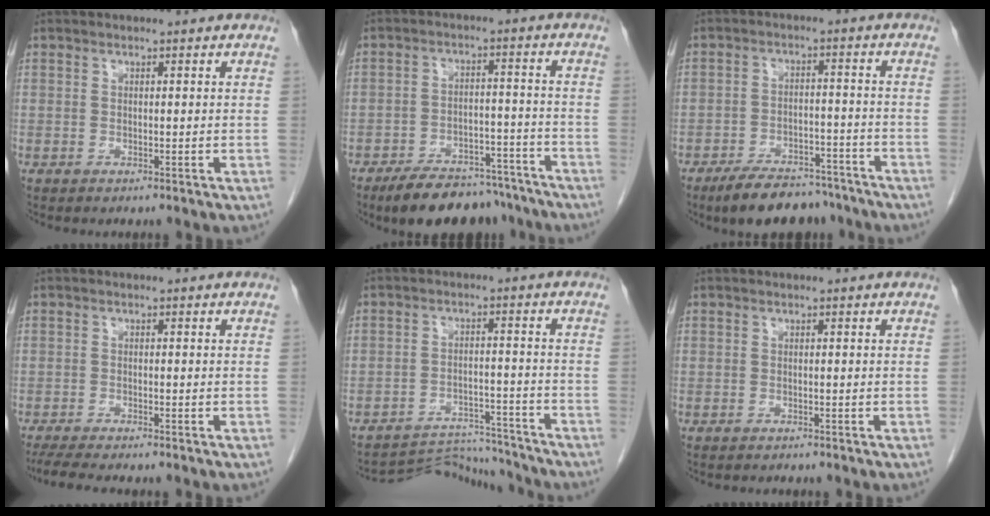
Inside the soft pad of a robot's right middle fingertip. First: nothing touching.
{"total": 13.1, "force": [-11.1, 5.1, 4.7], "torque": [-0.054, 0.016, -0.159]}
{"total": 10.6, "force": [-8.9, 4.1, 4.1], "torque": [-0.052, 0.008, -0.137]}
{"total": 5.2, "force": [-4.4, 0.1, 2.7], "torque": [-0.045, -0.017, -0.074]}
{"total": 8.8, "force": [-8.7, 0.8, -1.1], "torque": [0.019, 0.016, -0.134]}
{"total": 0.6, "force": [-0.6, 0.2, 0.0], "torque": [-0.008, -0.001, -0.011]}